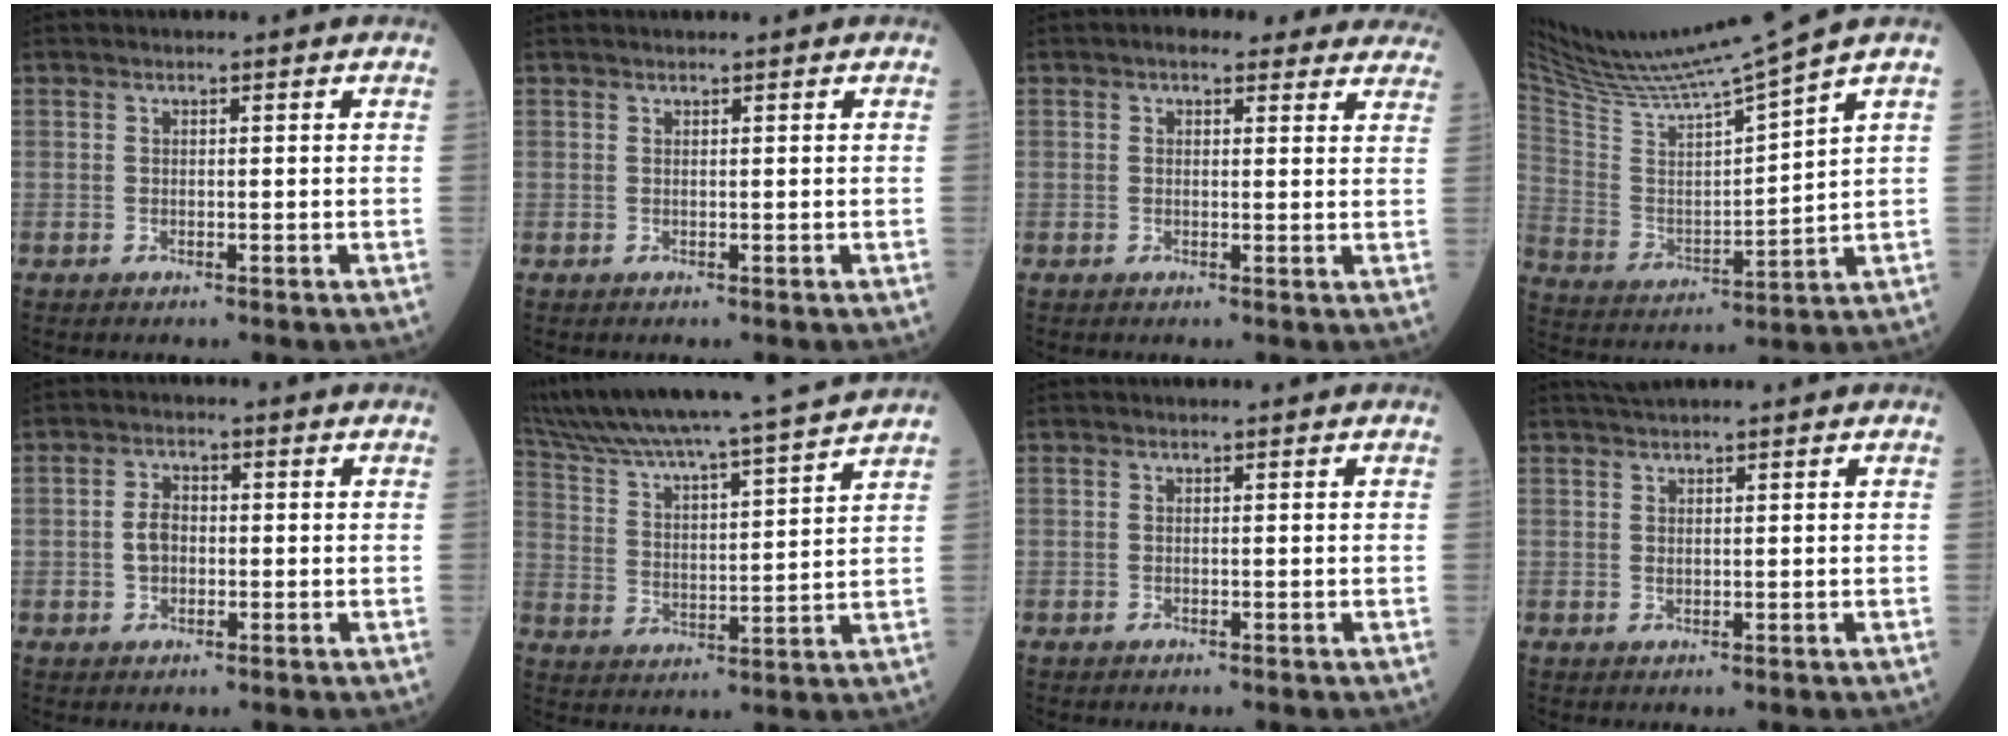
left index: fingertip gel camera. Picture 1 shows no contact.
{"total": 1.2, "force": [1.1, -0.2, 0.5], "torque": [-0.011, 0.014, 0.023]}
{"total": 10.4, "force": [9.1, 3.5, 3.8], "torque": [-0.015, 0.017, 0.087]}
{"total": 16.8, "force": [14.8, -2.4, 7.7], "torque": [-0.144, -0.025, 0.262]}
{"total": 3.3, "force": [-0.3, 2.2, 2.4], "torque": [-0.055, 0.010, -0.009]}
{"total": 20.6, "force": [18.3, -0.7, 9.5], "torque": [-0.176, -0.007, 0.288]}
{"total": 0.0}
{"total": 2.0, "force": [1.8, 0.0, 0.8], "torque": [-0.017, 0.009, 0.036]}